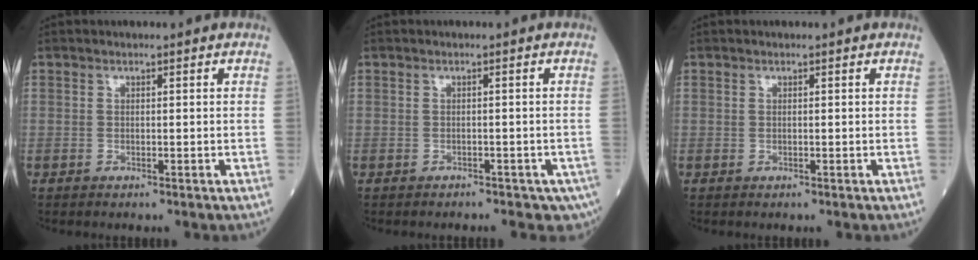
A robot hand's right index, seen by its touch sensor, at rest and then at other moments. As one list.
[{"total": 6.6, "force": [-5.0, 3.2, 2.9], "torque": [-0.031, -0.008, -0.053]}, {"total": 0.0}]